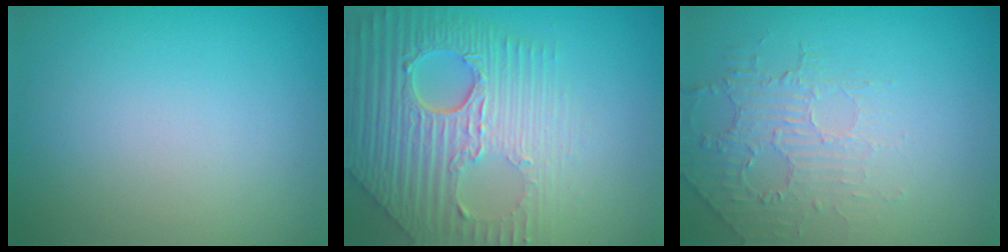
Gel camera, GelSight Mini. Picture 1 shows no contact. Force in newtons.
{"total": 9.1, "press": 6.2, "slide": 6.7}
{"total": 2.1, "press": 1.2, "slide": 1.7}